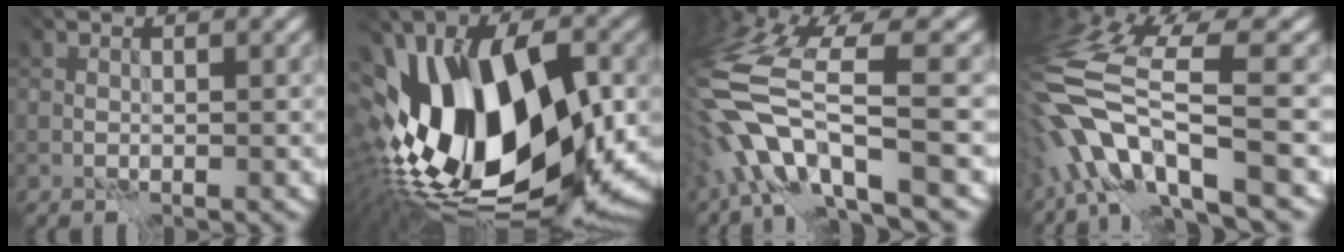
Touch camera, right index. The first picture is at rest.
{"total": 16.2, "force": [-4.5, 8.0, 13.3], "torque": [-0.235, -0.033, -0.056]}
{"total": 9.3, "force": [-5.4, 1.2, 7.5], "torque": [-0.159, -0.009, -0.079]}
{"total": 10.9, "force": [-5.8, 1.6, 9.1], "torque": [-0.191, -0.008, -0.075]}